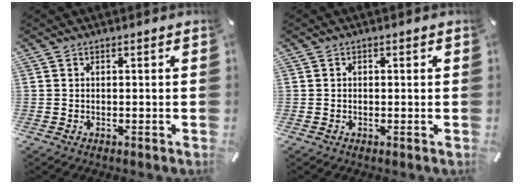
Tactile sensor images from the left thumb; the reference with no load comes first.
{"total": 0.7, "force": [-0.1, 0.7, 0.3], "torque": [-0.005, 0.005, -0.003]}